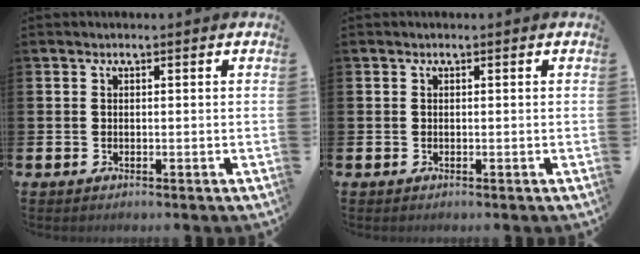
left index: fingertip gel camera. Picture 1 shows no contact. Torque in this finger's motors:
{"motor_torque": [0.00, 0.00, -0.01, 0.00]}